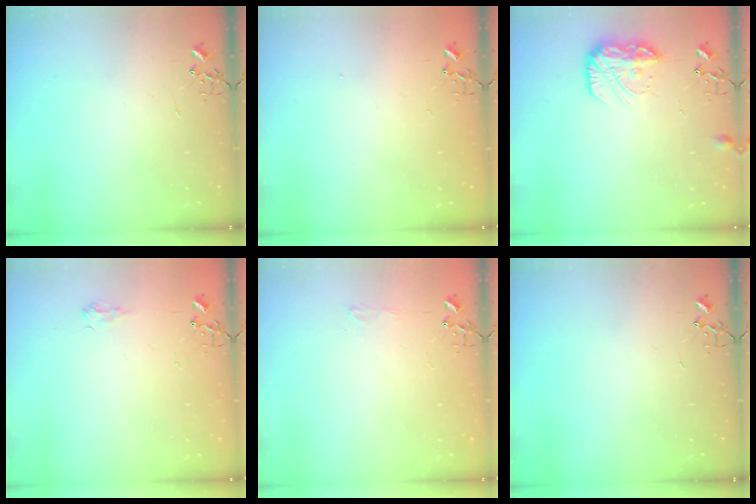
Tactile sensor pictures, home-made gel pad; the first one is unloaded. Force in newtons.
{"total": 1.3, "press": 1.2, "slide": 0.1}
{"total": 12.8, "press": 12.8, "slide": 0.7}
{"total": 6.0, "press": 5.9, "slide": 0.7}
{"total": 4.7, "press": 4.6, "slide": 0.7}
{"total": 0.0}